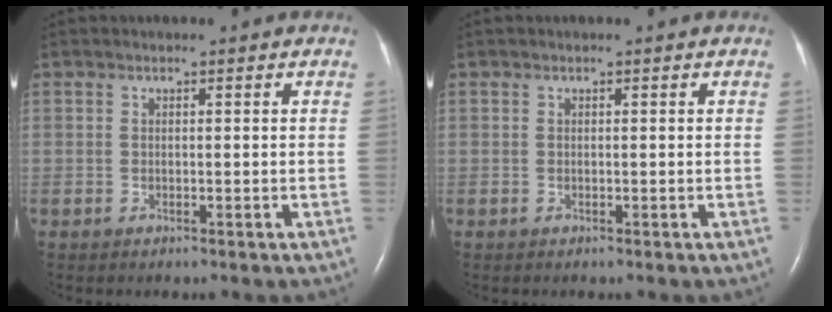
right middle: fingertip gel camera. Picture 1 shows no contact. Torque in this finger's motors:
{"motor_torque": [0.00, 0.00, 0.00, 0.00]}